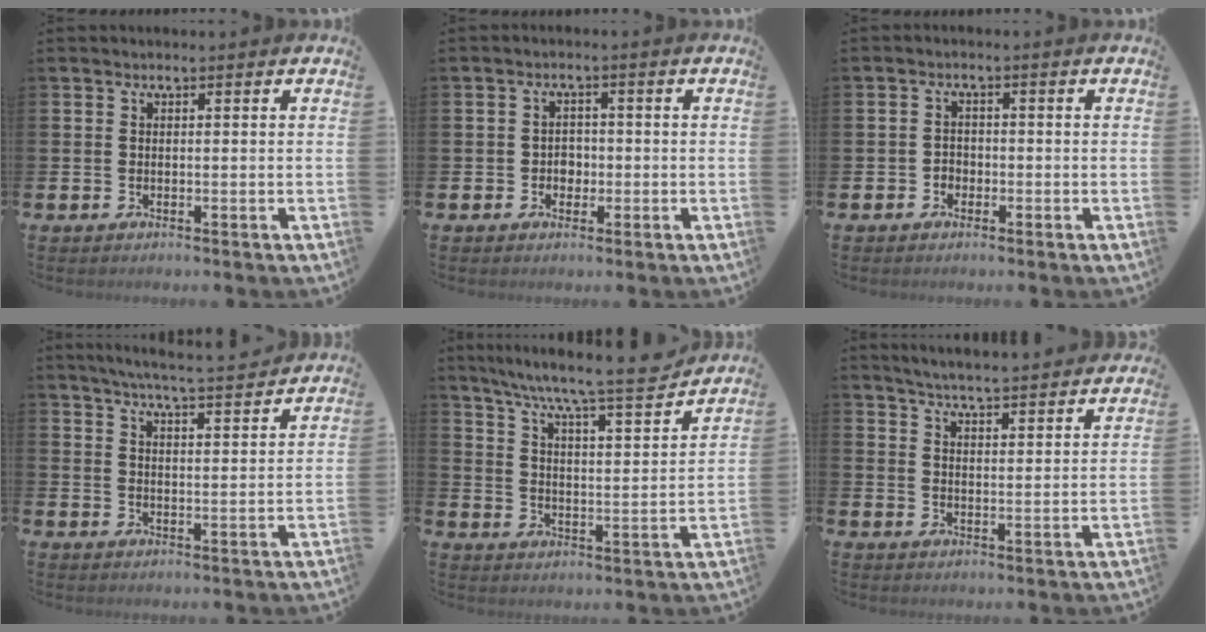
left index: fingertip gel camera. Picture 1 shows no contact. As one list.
[{"total": 2.2, "force": [-0.5, 2.0, 0.8], "torque": [-0.006, 0.002, -0.017]}, {"total": 1.7, "force": [-0.9, 1.4, 0.3], "torque": [-0.003, 0.002, -0.021]}, {"total": 5.7, "force": [5.5, -0.6, 1.5], "torque": [-0.036, -0.039, 0.094]}, {"total": 8.9, "force": [8.2, 0.3, 3.4], "torque": [-0.090, -0.062, 0.135]}, {"total": 5.4, "force": [5.4, -0.2, 0.7], "torque": [-0.028, -0.044, 0.093]}]